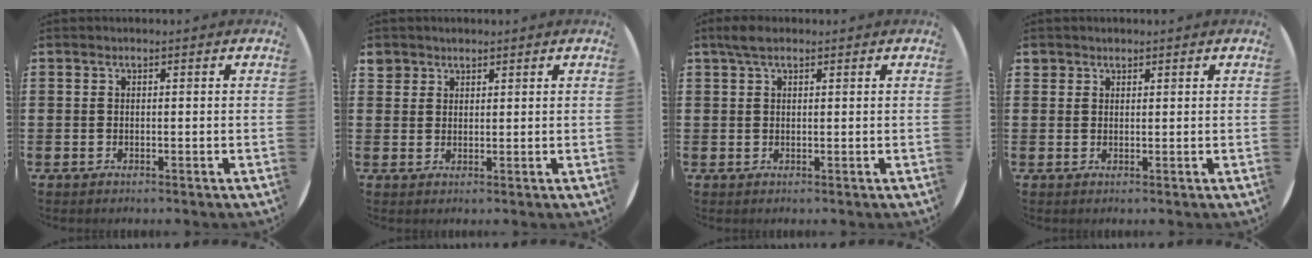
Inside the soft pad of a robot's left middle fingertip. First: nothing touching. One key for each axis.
{"total": 2.1, "fx": 1.7, "fy": 1.2, "fz": -0.1, "tx": 0.005, "ty": 0.003, "tz": 0.033}
{"total": 2.5, "fx": 1.6, "fy": 1.1, "fz": 1.5, "tx": -0.025, "ty": 0.005, "tz": 0.028}
{"total": 1.1, "fx": 1.0, "fy": 0.5, "fz": -0.1, "tx": 0.000, "ty": 0.002, "tz": 0.021}